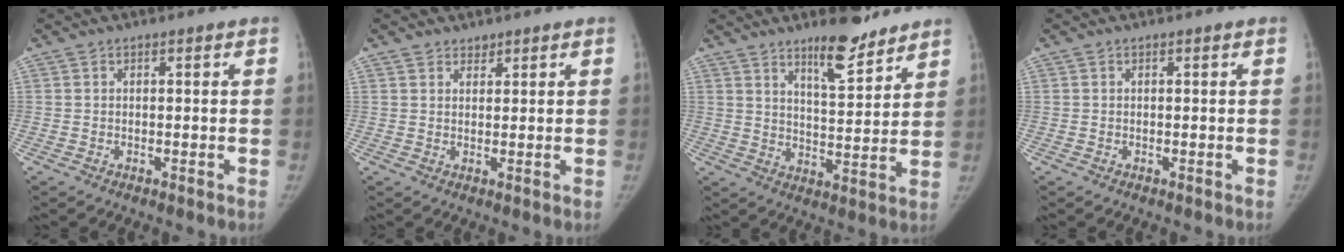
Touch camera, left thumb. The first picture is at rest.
{"total": 1.8, "force": [1.4, 1.0, 0.0], "torque": [0.017, -0.009, 0.018]}
{"total": 10.2, "force": [7.8, 2.8, 6.0], "torque": [-0.075, -0.061, 0.126]}
{"total": 0.0}